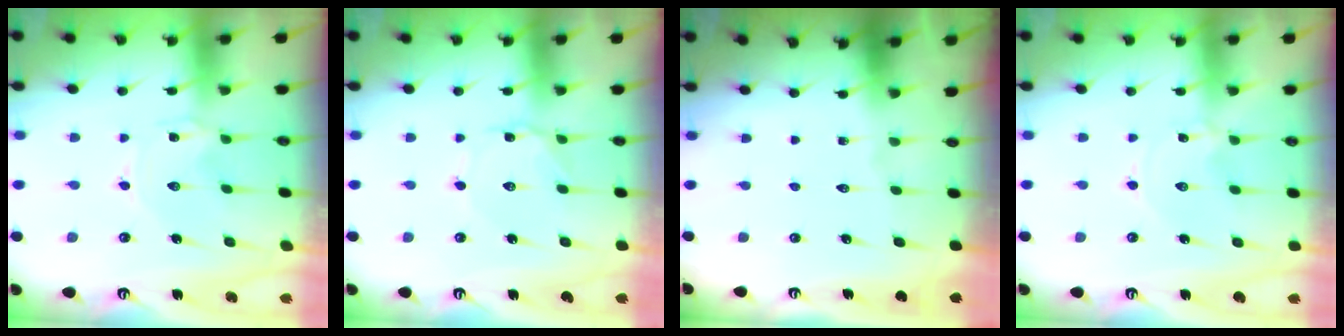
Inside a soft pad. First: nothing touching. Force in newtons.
{"total": 1.8, "press": 1.7, "slide": 0.2}
{"total": 0.0}
{"total": 0.0}